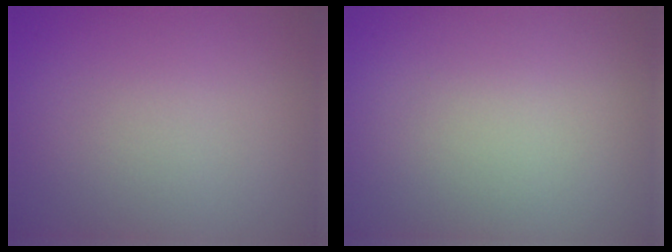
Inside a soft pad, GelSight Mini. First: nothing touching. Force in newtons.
{"total": 0.0}